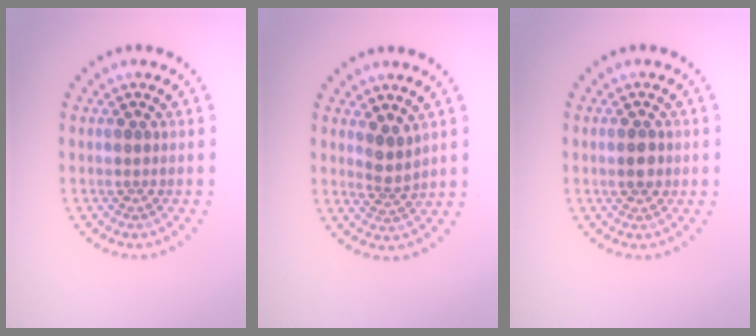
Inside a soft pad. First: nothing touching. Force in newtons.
{"total": 2.1, "press": 1.7, "slide": 1.3}
{"total": 1.6, "press": 1.6, "slide": 0.1}